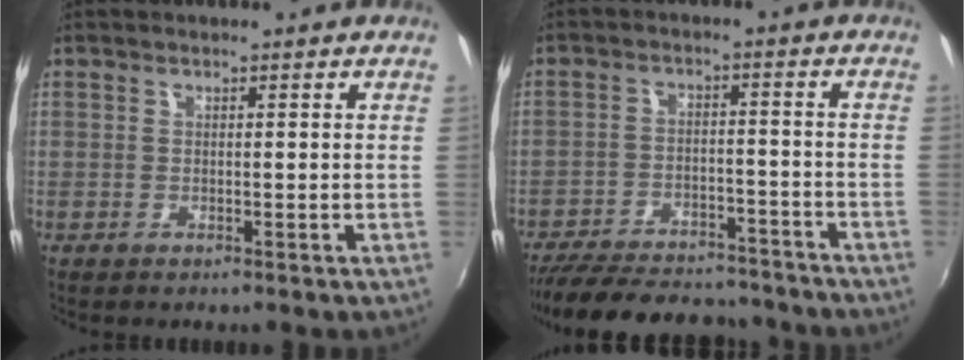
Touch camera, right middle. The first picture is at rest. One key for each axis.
{"total": 22.9, "fx": -19.5, "fy": 7.4, "fz": 9.3, "tx": -0.197, "ty": 0.000, "tz": -0.266}